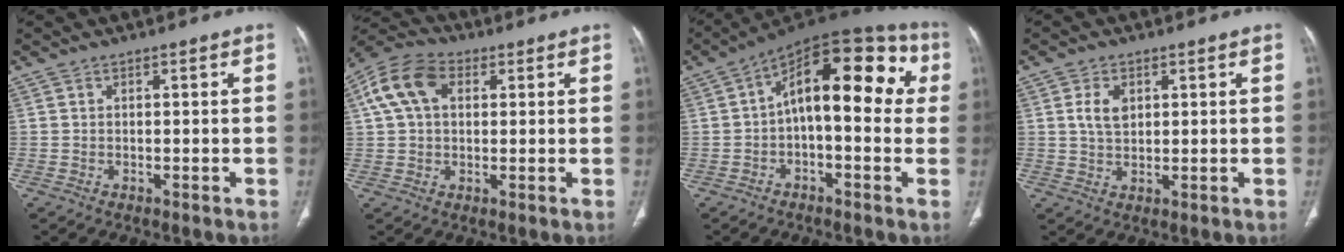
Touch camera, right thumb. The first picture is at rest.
{"total": 10.8, "force": [3.1, 7.2, 7.4], "torque": [-0.142, 0.024, 0.048]}
{"total": 18.4, "force": [2.3, 8.8, 16.0], "torque": [-0.185, 0.053, 0.022]}
{"total": 4.4, "force": [1.3, 2.8, 3.1], "torque": [-0.050, -0.004, 0.029]}